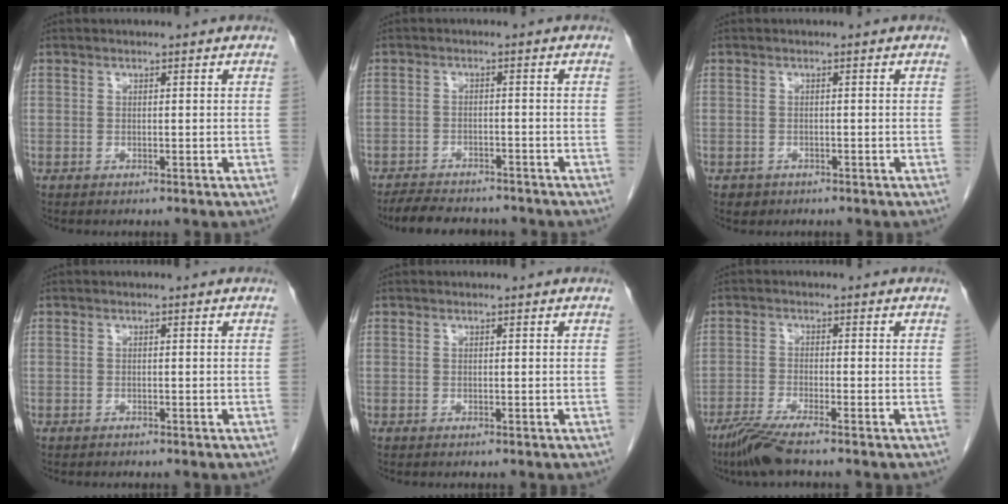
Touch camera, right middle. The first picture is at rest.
{"total": 8.5, "force": [-7.7, 2.3, 2.8], "torque": [-0.045, -0.004, -0.111]}
{"total": 1.2, "force": [-0.7, 1.0, 0.1], "torque": [-0.004, 0.003, -0.007]}
{"total": 0.0}
{"total": 0.0}
{"total": 5.4, "force": [-4.1, -0.2, 3.4], "torque": [-0.072, -0.018, -0.084]}